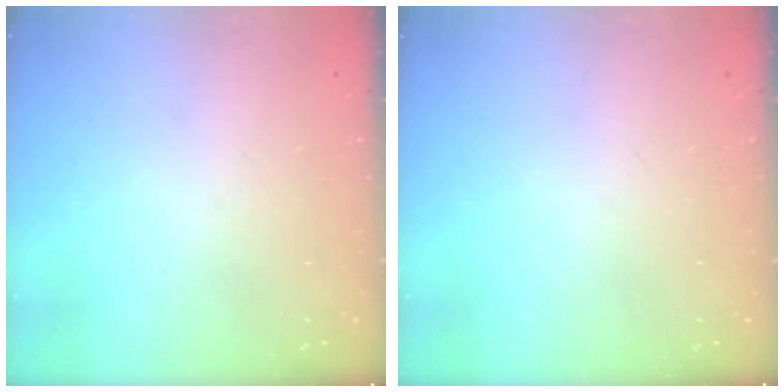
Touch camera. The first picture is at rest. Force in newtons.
{"total": 0.0}